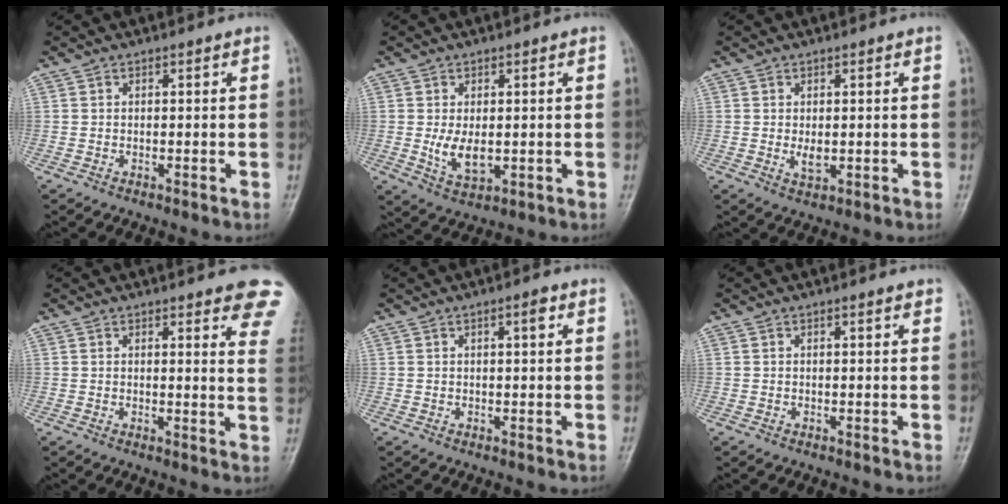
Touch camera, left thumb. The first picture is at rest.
{"total": 5.4, "force": [-0.1, 2.8, 4.6], "torque": [-0.079, -0.011, 0.007]}
{"total": 2.6, "force": [0.0, 1.3, 2.2], "torque": [-0.037, -0.005, 0.006]}
{"total": 10.6, "force": [7.6, 2.7, 6.8], "torque": [-0.046, -0.031, 0.068]}
{"total": 2.1, "force": [0.9, 0.4, 1.8], "torque": [-0.027, 0.000, 0.013]}
{"total": 1.1, "force": [0.7, 0.1, 0.8], "torque": [-0.010, 0.001, 0.008]}